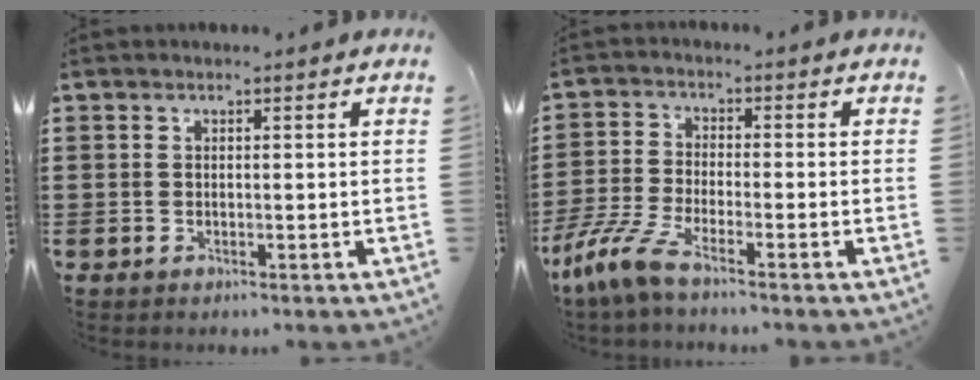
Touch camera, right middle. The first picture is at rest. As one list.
[{"total": 6.4, "force": [-5.0, 0.8, 4.0], "torque": [-0.112, -0.019, -0.105]}]